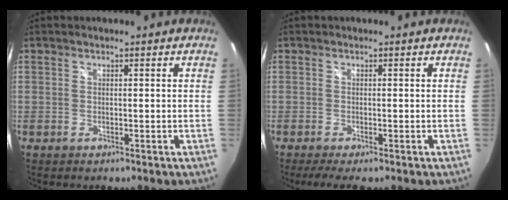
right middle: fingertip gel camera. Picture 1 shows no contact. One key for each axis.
{"total": 3.0, "fx": -2.2, "fy": -0.3, "fz": 2.0, "tx": -0.038, "ty": -0.018, "tz": -0.038}